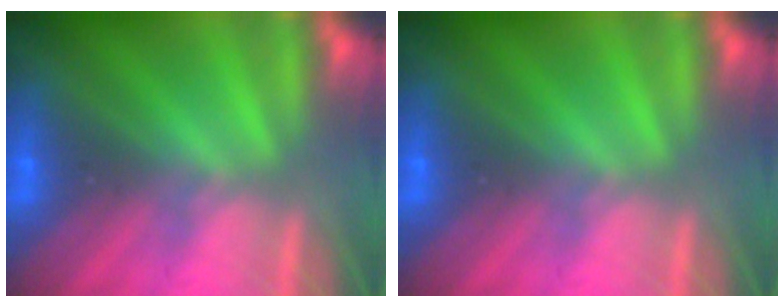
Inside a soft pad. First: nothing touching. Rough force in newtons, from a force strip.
{"total": 0.0}